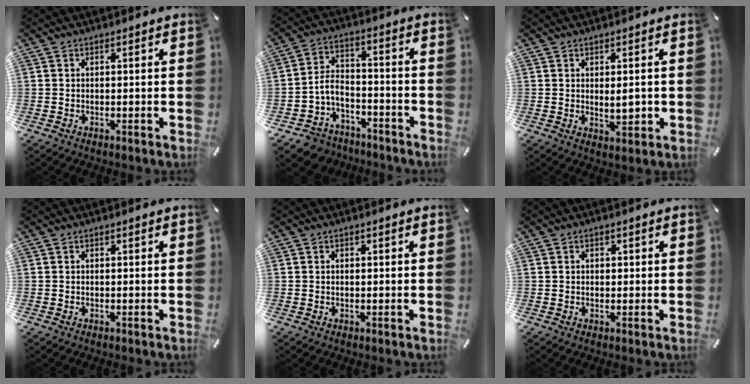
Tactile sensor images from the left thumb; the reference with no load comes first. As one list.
[{"total": 6.8, "force": [-3.3, 5.4, 2.4], "torque": [-0.061, 0.013, -0.067]}, {"total": 4.1, "force": [0.4, 1.9, 3.7], "torque": [-0.054, -0.003, 0.004]}, {"total": 0.0}, {"total": 0.6, "force": [0.0, 0.4, 0.4], "torque": [-0.009, 0.001, -0.001]}, {"total": 1.1, "force": [0.1, 1.0, 0.6], "torque": [-0.005, 0.003, -0.003]}]